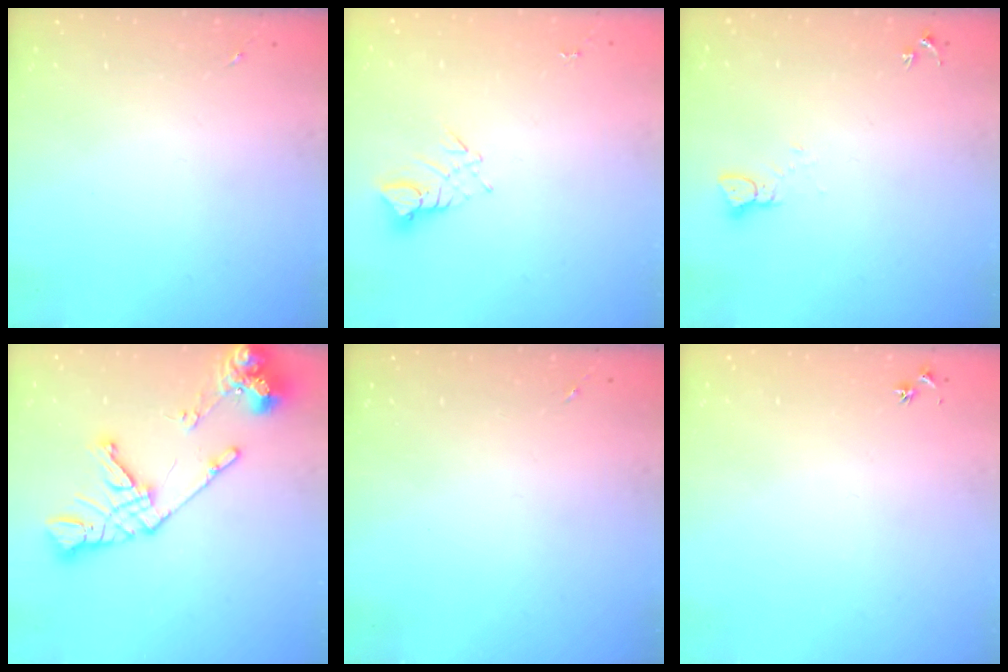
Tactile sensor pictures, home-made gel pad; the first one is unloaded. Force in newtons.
{"total": 3.8, "press": 3.8, "slide": 0.2}
{"total": 2.4, "press": 2.4, "slide": 0.2}
{"total": 17.0, "press": 16.9, "slide": 2.2}
{"total": 0.0}
{"total": 2.9, "press": 2.8, "slide": 0.3}